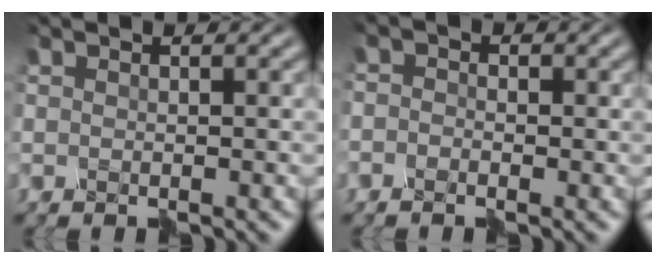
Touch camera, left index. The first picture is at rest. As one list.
[{"total": 1.7, "force": [-1.4, 0.9, -0.2], "torque": [0.018, 0.012, -0.029]}]